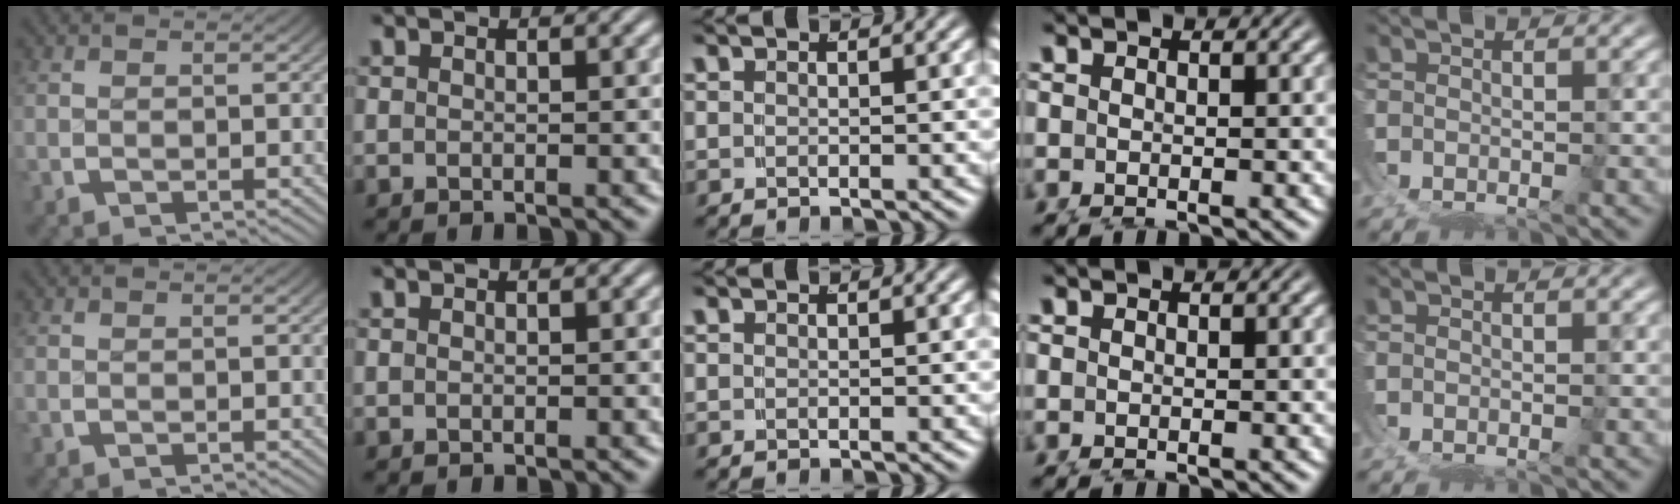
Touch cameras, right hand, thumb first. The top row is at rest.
{}